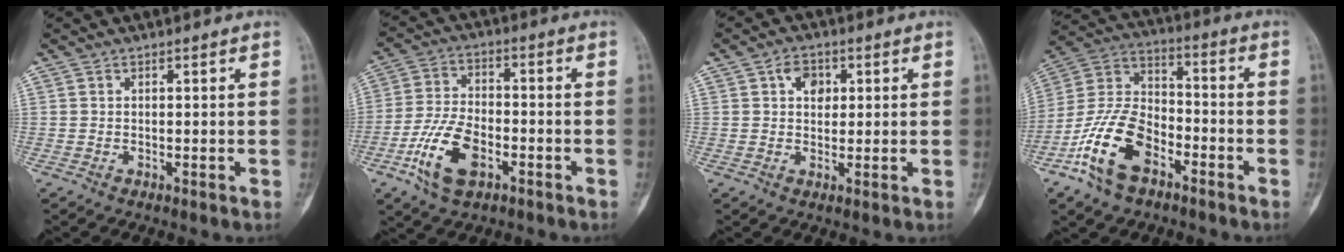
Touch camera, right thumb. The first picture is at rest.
{"total": 11.8, "force": [-5.0, 6.3, 8.6], "torque": [-0.172, 0.020, -0.093]}
{"total": 4.5, "force": [1.3, 3.3, 2.7], "torque": [-0.023, -0.001, 0.019]}
{"total": 15.9, "force": [-7.9, 9.1, 10.5], "torque": [-0.204, 0.052, -0.155]}